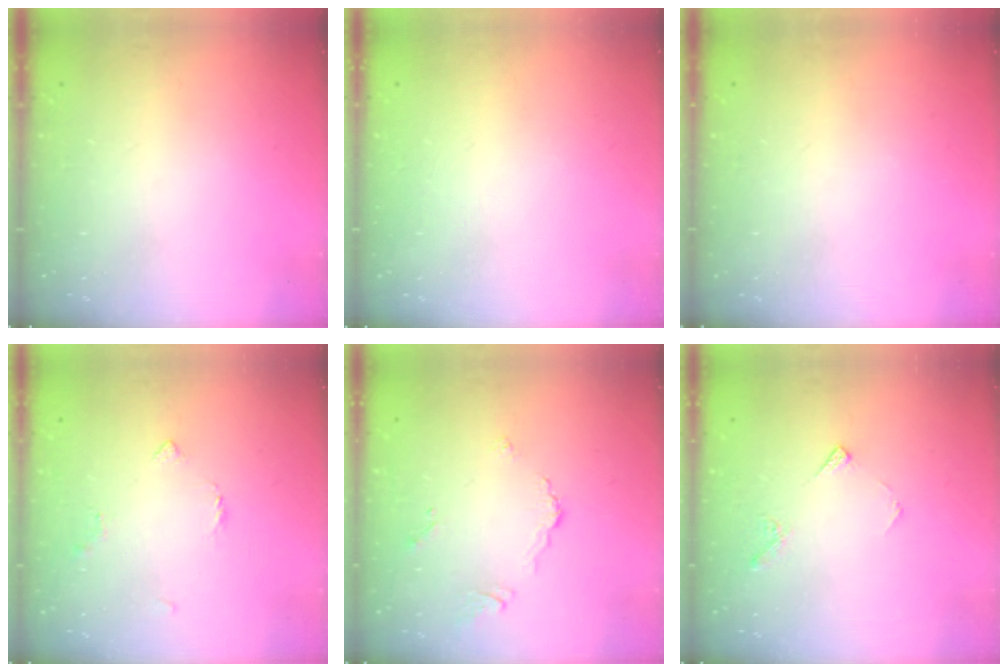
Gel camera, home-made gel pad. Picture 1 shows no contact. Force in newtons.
{"total": 2.0, "press": 2.0, "slide": 0.1}
{"total": 0.0}
{"total": 2.8, "press": 2.7, "slide": 0.7}
{"total": 3.7, "press": 3.7, "slide": 0.4}
{"total": 5.1, "press": 5.1, "slide": 0.6}